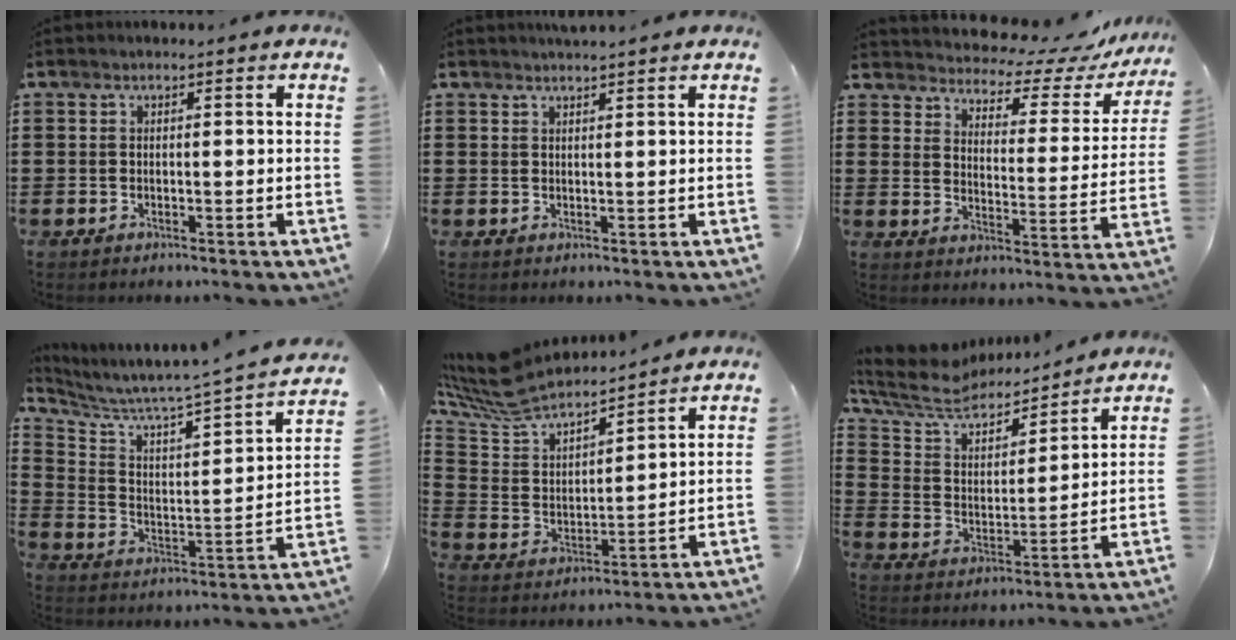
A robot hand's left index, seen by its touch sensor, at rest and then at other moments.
{"total": 1.3, "force": [1.3, 0.0, 0.2], "torque": [-0.006, 0.001, 0.025]}
{"total": 4.7, "force": [4.5, 1.0, 0.9], "torque": [-0.031, -0.042, 0.067]}
{"total": 3.8, "force": [3.5, -0.7, 1.5], "torque": [-0.050, -0.052, 0.046]}
{"total": 7.8, "force": [7.2, 2.2, 2.3], "torque": [-0.082, -0.043, 0.126]}
{"total": 8.1, "force": [7.1, 2.5, 3.0], "torque": [-0.093, -0.045, 0.122]}